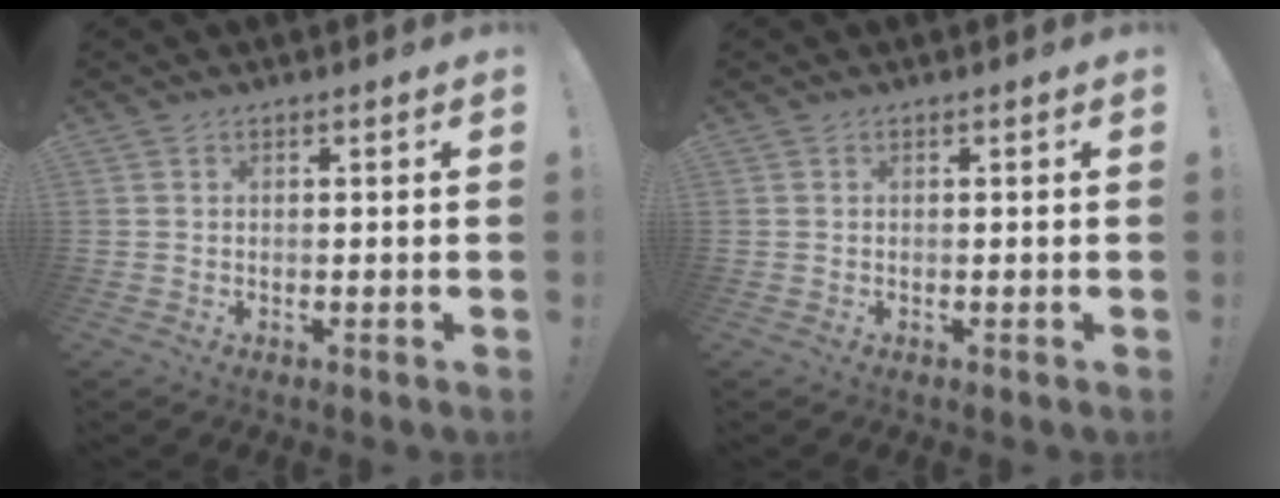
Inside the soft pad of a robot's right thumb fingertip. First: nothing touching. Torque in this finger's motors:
{"motor_torque": [0.01, 0.01, 0.05, -0.06, -0.01]}